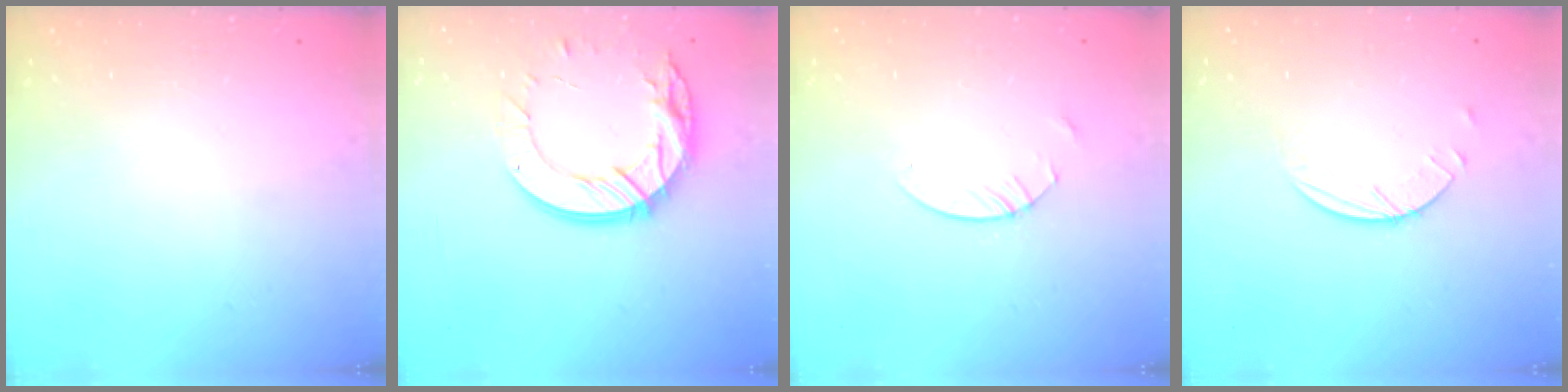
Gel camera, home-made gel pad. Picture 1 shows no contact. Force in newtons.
{"total": 16.4, "press": 16.4, "slide": 1.4}
{"total": 2.4, "press": 2.4, "slide": 0.1}
{"total": 2.6, "press": 2.6, "slide": 0.3}